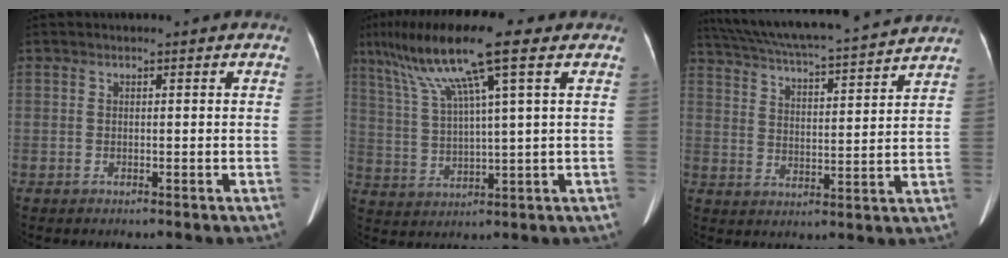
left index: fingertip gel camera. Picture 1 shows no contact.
{"total": 13.7, "force": [8.0, -0.3, 11.1], "torque": [-0.210, 0.024, 0.141]}
{"total": 20.3, "force": [18.5, 1.1, 8.4], "torque": [-0.153, 0.018, 0.272]}